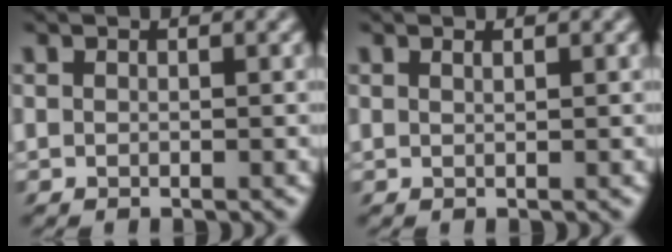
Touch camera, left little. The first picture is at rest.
{"total": 0.6, "force": [0.4, -0.4, 0.1], "torque": [-0.003, -0.001, 0.008]}